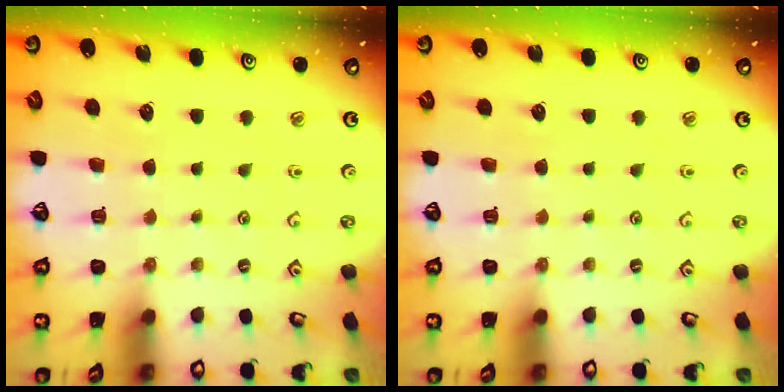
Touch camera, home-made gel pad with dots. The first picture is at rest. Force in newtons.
{"total": 0.0}